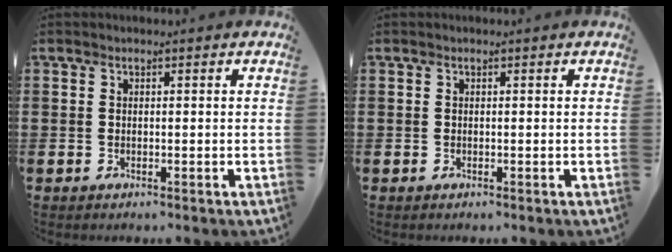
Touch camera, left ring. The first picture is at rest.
{"total": 0.0}